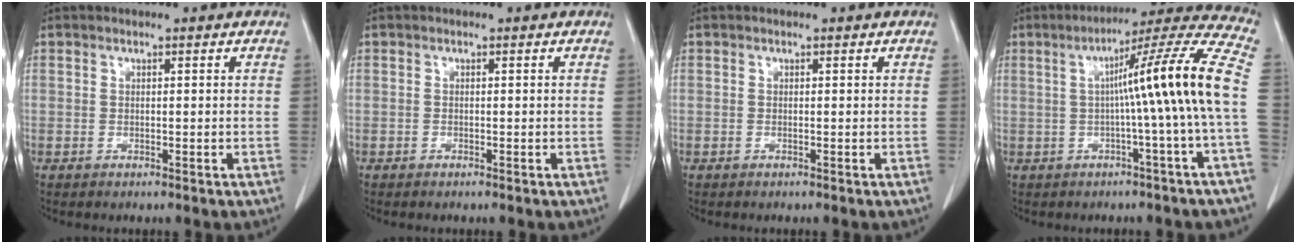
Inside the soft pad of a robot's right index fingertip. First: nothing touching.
{"total": 0.0}
{"total": 0.0}
{"total": 14.9, "force": [-0.2, -2.3, 14.7], "torque": [-0.198, 0.023, -0.006]}